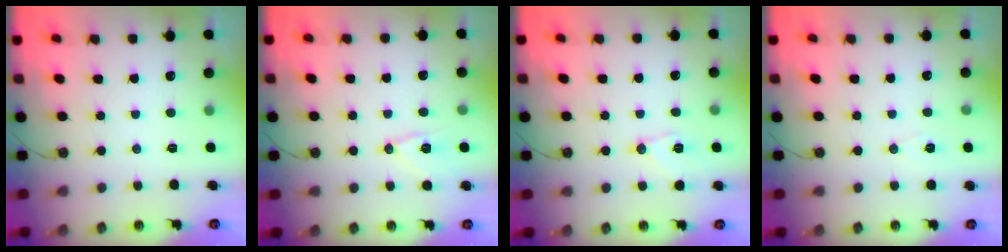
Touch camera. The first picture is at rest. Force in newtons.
{"total": 10.0, "press": 10.0, "slide": 0.4}
{"total": 8.1, "press": 8.0, "slide": 0.9}
{"total": 6.4, "press": 4.6, "slide": 4.5}